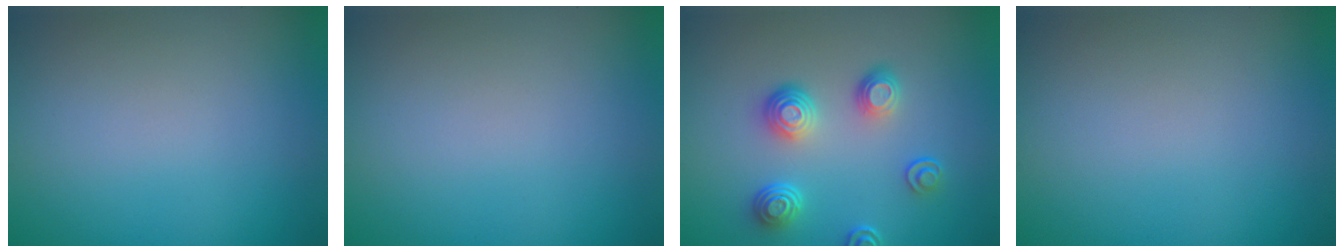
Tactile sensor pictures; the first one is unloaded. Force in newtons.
{"total": 0.0}
{"total": 3.6, "press": 2.9, "slide": 2.2}
{"total": 0.0}